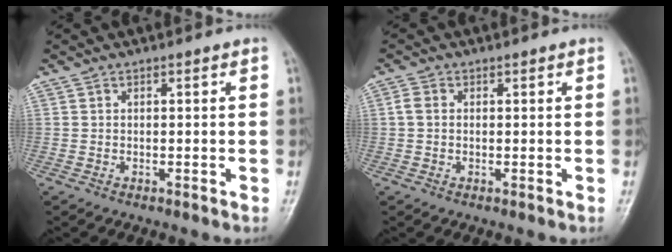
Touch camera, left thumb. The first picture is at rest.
{"total": 1.9, "force": [0.3, 1.4, 1.3], "torque": [-0.026, 0.006, 0.005]}